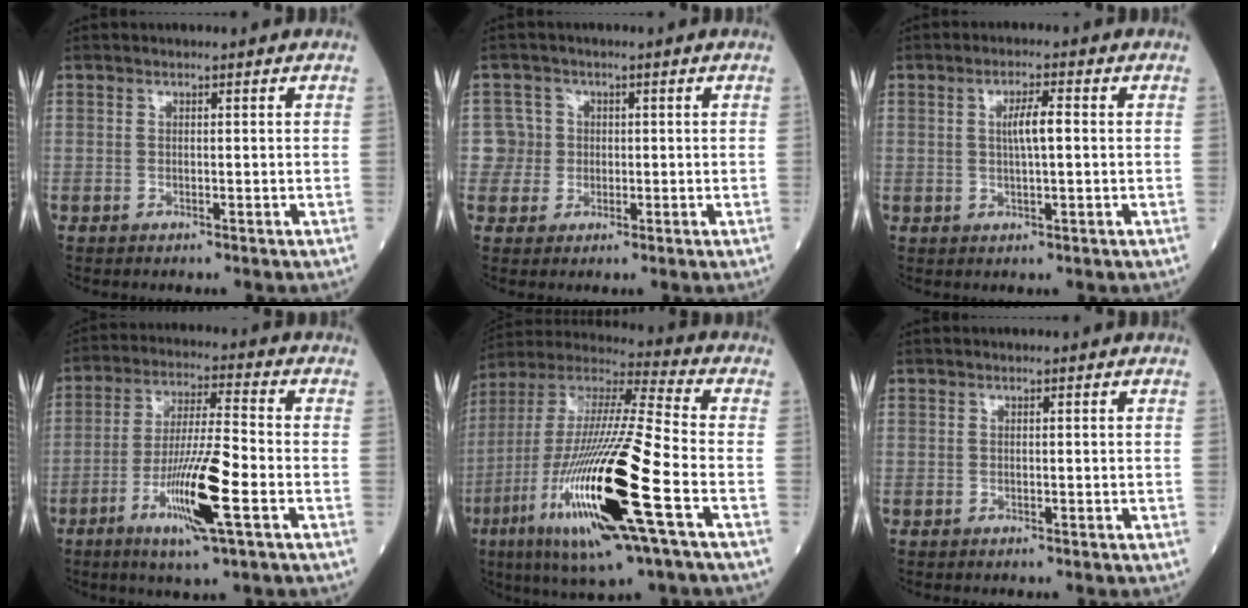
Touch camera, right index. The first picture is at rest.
{"total": 3.6, "force": [0.2, 3.6, -0.5], "torque": [0.024, 0.009, 0.002]}
{"total": 3.9, "force": [0.6, 0.6, 3.8], "torque": [-0.069, 0.003, 0.010]}
{"total": 12.0, "force": [-4.5, 0.4, 11.2], "torque": [-0.210, -0.015, -0.083]}
{"total": 25.2, "force": [-8.3, 2.4, 23.7], "torque": [-0.495, -0.039, -0.153]}
{"total": 0.0}